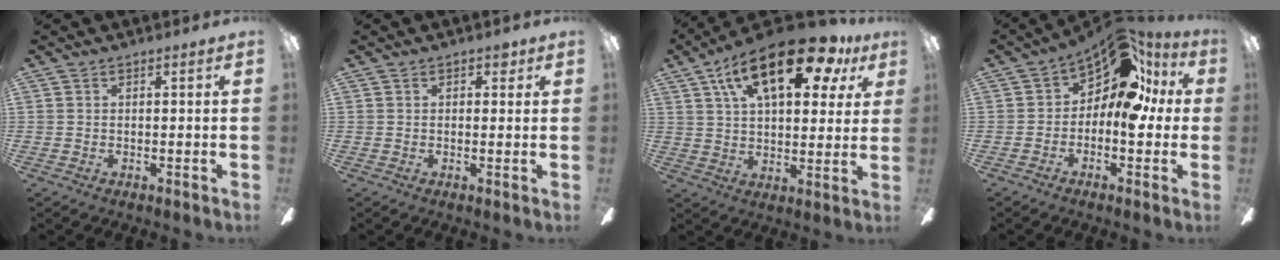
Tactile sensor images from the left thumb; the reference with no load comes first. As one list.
[{"total": 2.0, "force": [1.0, 1.3, 1.2], "torque": [-0.006, 0.000, 0.014]}, {"total": 21.9, "force": [11.2, 9.4, 16.3], "torque": [-0.251, -0.034, 0.180]}, {"total": 14.0, "force": [4.9, 8.4, 10.0], "torque": [-0.131, -0.025, 0.088]}]